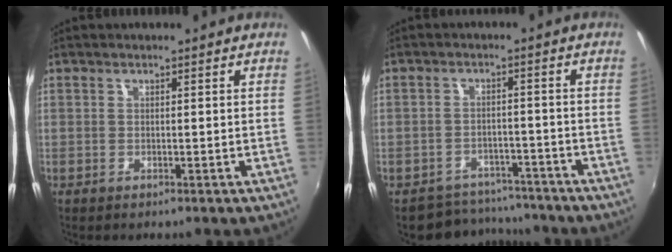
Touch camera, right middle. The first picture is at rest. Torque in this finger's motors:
{"motor_torque": [0.11, -0.50, -0.48, -0.16]}